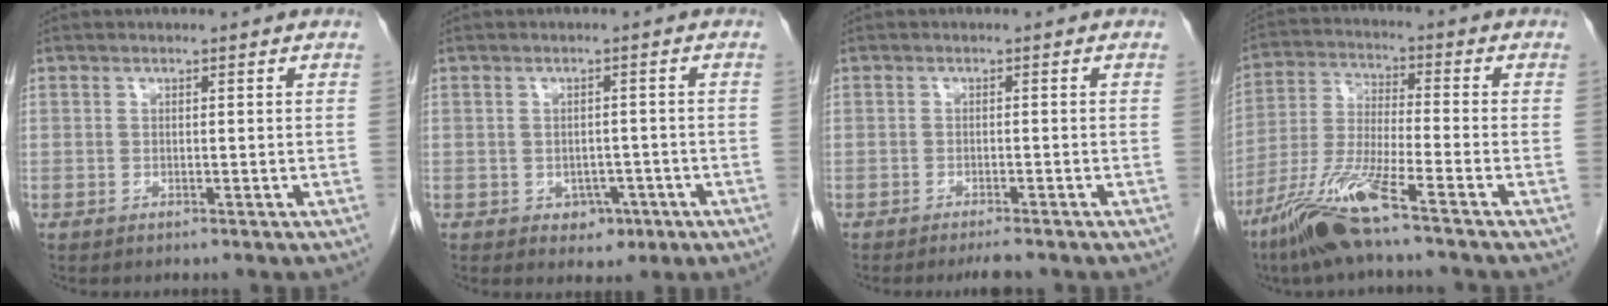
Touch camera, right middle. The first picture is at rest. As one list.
[{"total": 3.2, "force": [-1.3, 2.5, 1.6], "torque": [-0.010, 0.006, -0.008]}, {"total": 2.5, "force": [-2.2, 0.2, 1.3], "torque": [-0.019, -0.004, -0.031]}, {"total": 11.1, "force": [-7.5, 0.0, 8.2], "torque": [-0.178, -0.028, -0.150]}]